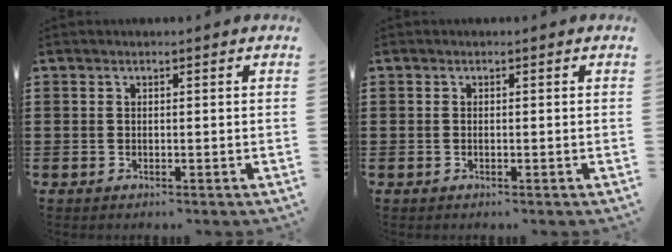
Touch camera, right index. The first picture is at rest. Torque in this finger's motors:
{"motor_torque": [0.82, 1.02, -0.01, -0.01]}